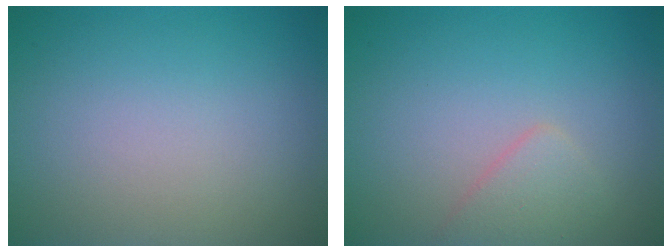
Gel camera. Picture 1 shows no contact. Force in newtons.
{"total": 1.8, "press": 1.8, "slide": 0.1}